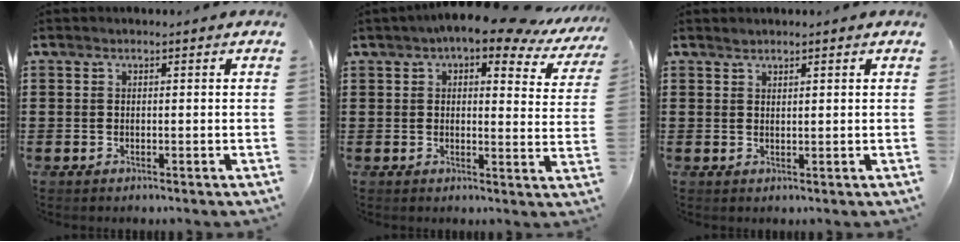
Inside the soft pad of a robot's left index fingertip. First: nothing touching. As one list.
[{"total": 6.0, "force": [4.5, 1.3, 3.8], "torque": [-0.073, -0.019, 0.071]}, {"total": 0.9, "force": [0.9, -0.1, 0.3], "torque": [-0.006, -0.001, 0.017]}]